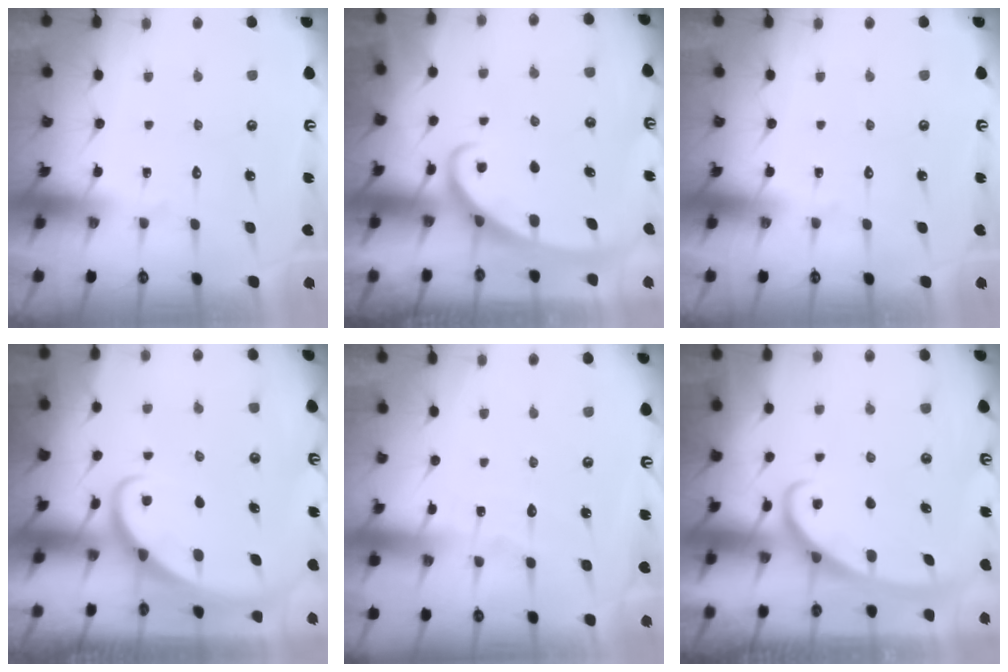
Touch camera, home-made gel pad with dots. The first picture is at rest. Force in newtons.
{"total": 2.6, "press": 2.6, "slide": 0.3}
{"total": 0.0}
{"total": 2.4, "press": 2.4, "slide": 0.2}
{"total": 2.3, "press": 2.3, "slide": 0.3}
{"total": 2.8, "press": 2.8, "slide": 0.4}